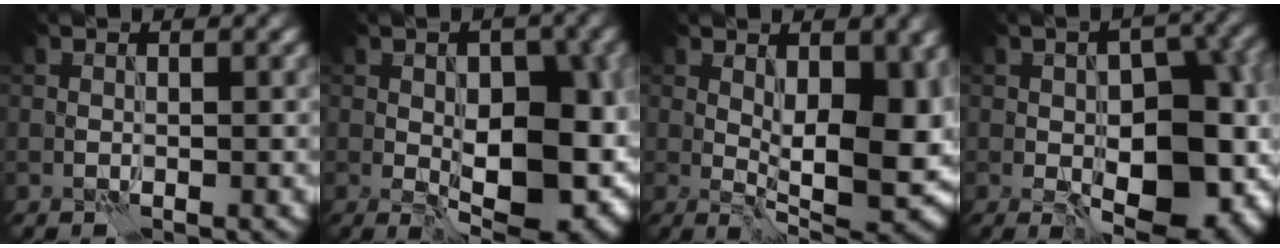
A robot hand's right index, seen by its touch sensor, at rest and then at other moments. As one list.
[{"total": 9.0, "force": [-1.2, 4.2, 7.9], "torque": [-0.105, 0.002, -0.018]}, {"total": 11.8, "force": [0.3, 5.0, 10.6], "torque": [-0.154, -0.004, 0.010]}, {"total": 13.1, "force": [-3.4, 6.9, 10.6], "torque": [-0.134, -0.006, -0.044]}]